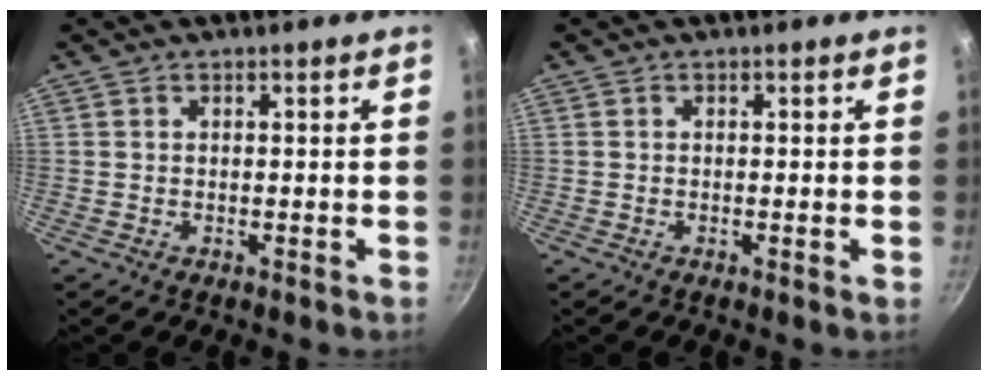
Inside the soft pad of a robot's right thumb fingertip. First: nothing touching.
{"total": 0.5, "force": [-0.2, -0.1, 0.5], "torque": [-0.008, -0.002, -0.006]}